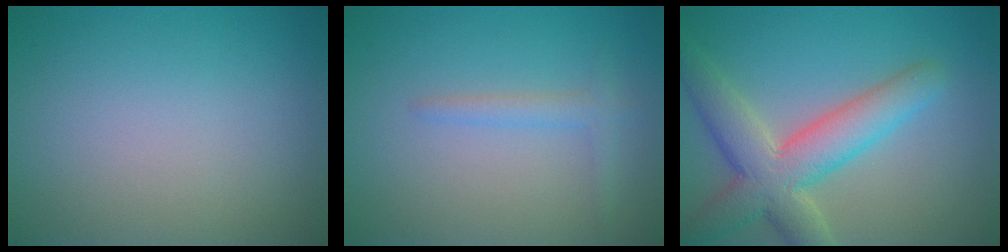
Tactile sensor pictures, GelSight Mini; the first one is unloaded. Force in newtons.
{"total": 1.4, "press": 1.4, "slide": 0.2}
{"total": 7.0, "press": 7.0, "slide": 0.4}